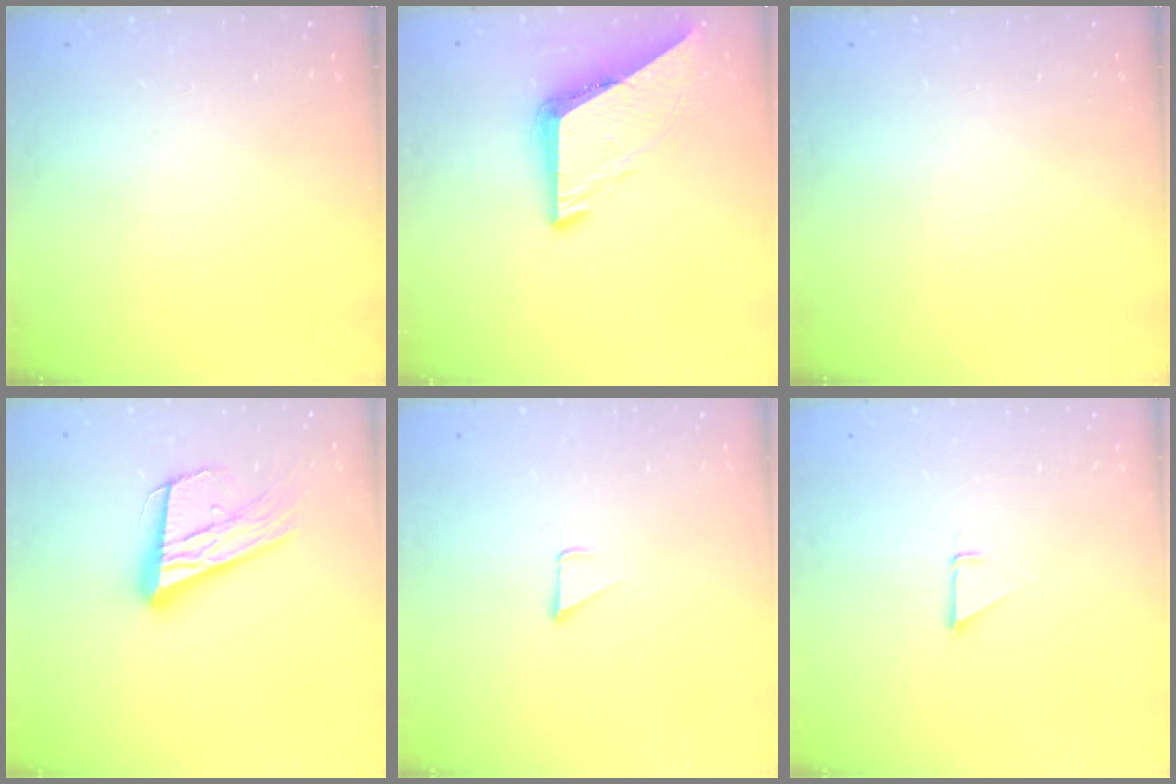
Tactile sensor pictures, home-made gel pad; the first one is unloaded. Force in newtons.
{"total": 8.2, "press": 8.2, "slide": 0.6}
{"total": 0.0}
{"total": 20.1, "press": 19.8, "slide": 3.8}
{"total": 1.2, "press": 1.2, "slide": 0.1}
{"total": 1.5, "press": 1.5, "slide": 0.0}